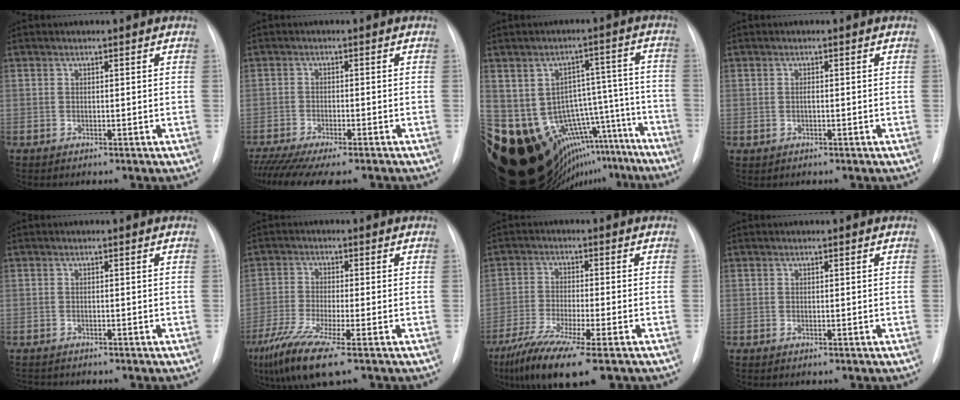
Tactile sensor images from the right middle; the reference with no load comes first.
{"total": 12.0, "force": [-10.1, 1.7, 6.3], "torque": [-0.097, -0.020, -0.154]}
{"total": 28.2, "force": [-19.2, 14.9, 14.2], "torque": [-0.225, 0.043, -0.237]}
{"total": 0.5, "force": [-0.1, 0.2, 0.5], "torque": [-0.013, 0.002, 0.000]}
{"total": 1.5, "force": [-1.4, 0.3, 0.1], "torque": [-0.001, -0.005, -0.020]}
{"total": 8.9, "force": [-5.4, 0.5, 7.0], "torque": [-0.143, -0.027, -0.103]}
{"total": 11.0, "force": [-7.3, 0.8, 8.3], "torque": [-0.151, -0.028, -0.124]}
{"total": 0.0}